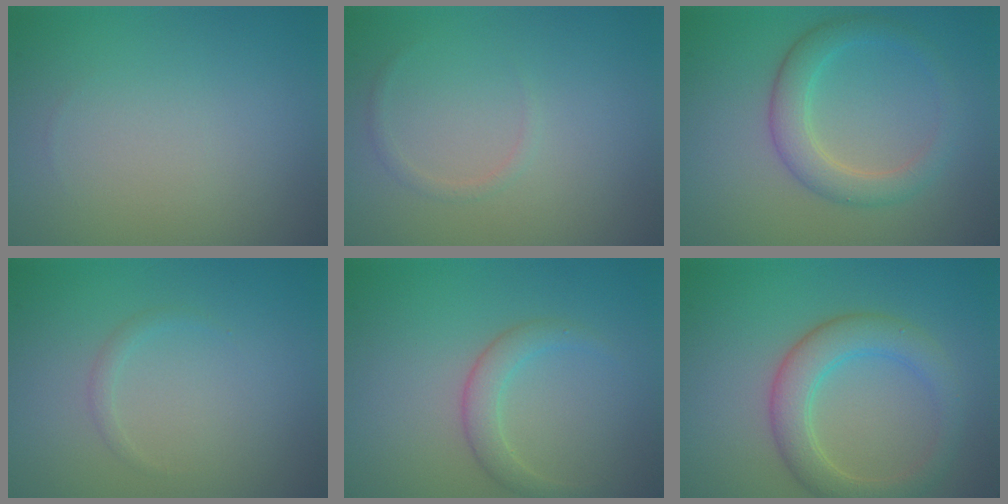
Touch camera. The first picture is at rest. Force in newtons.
{"total": 0.7, "press": 0.7, "slide": 0.0}
{"total": 3.4, "press": 3.4, "slide": 0.2}
{"total": 0.7, "press": 0.7, "slide": 0.0}
{"total": 2.2, "press": 2.1, "slide": 0.1}
{"total": 4.4, "press": 4.4, "slide": 0.4}